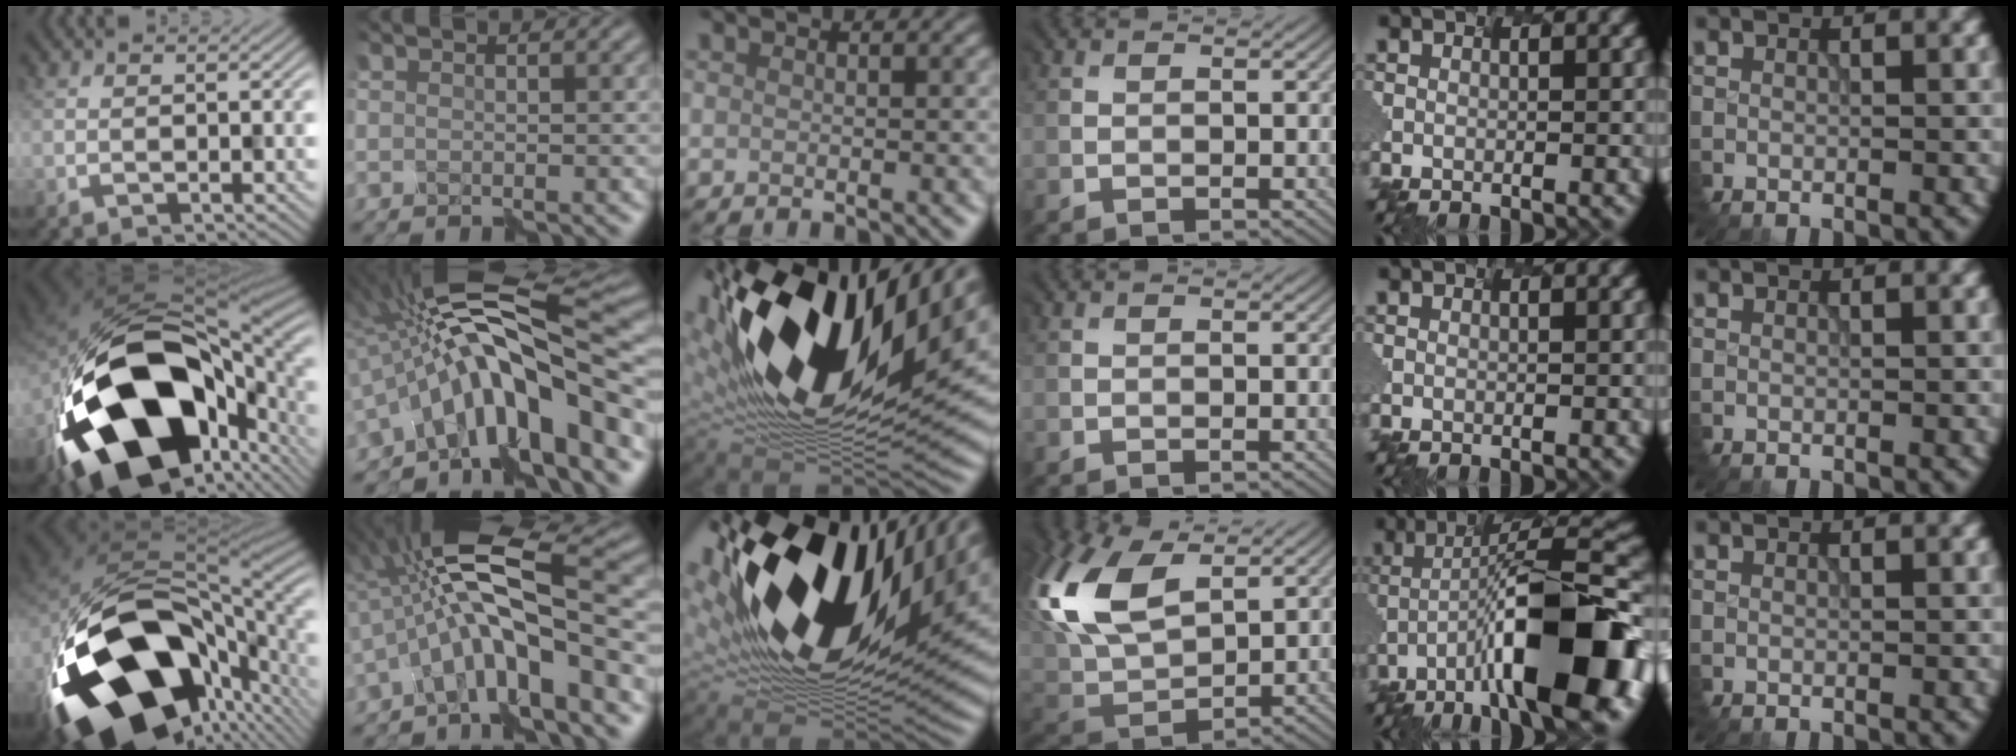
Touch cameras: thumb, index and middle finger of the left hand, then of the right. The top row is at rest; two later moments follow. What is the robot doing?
{"motion": "assemble", "object": "markers"}